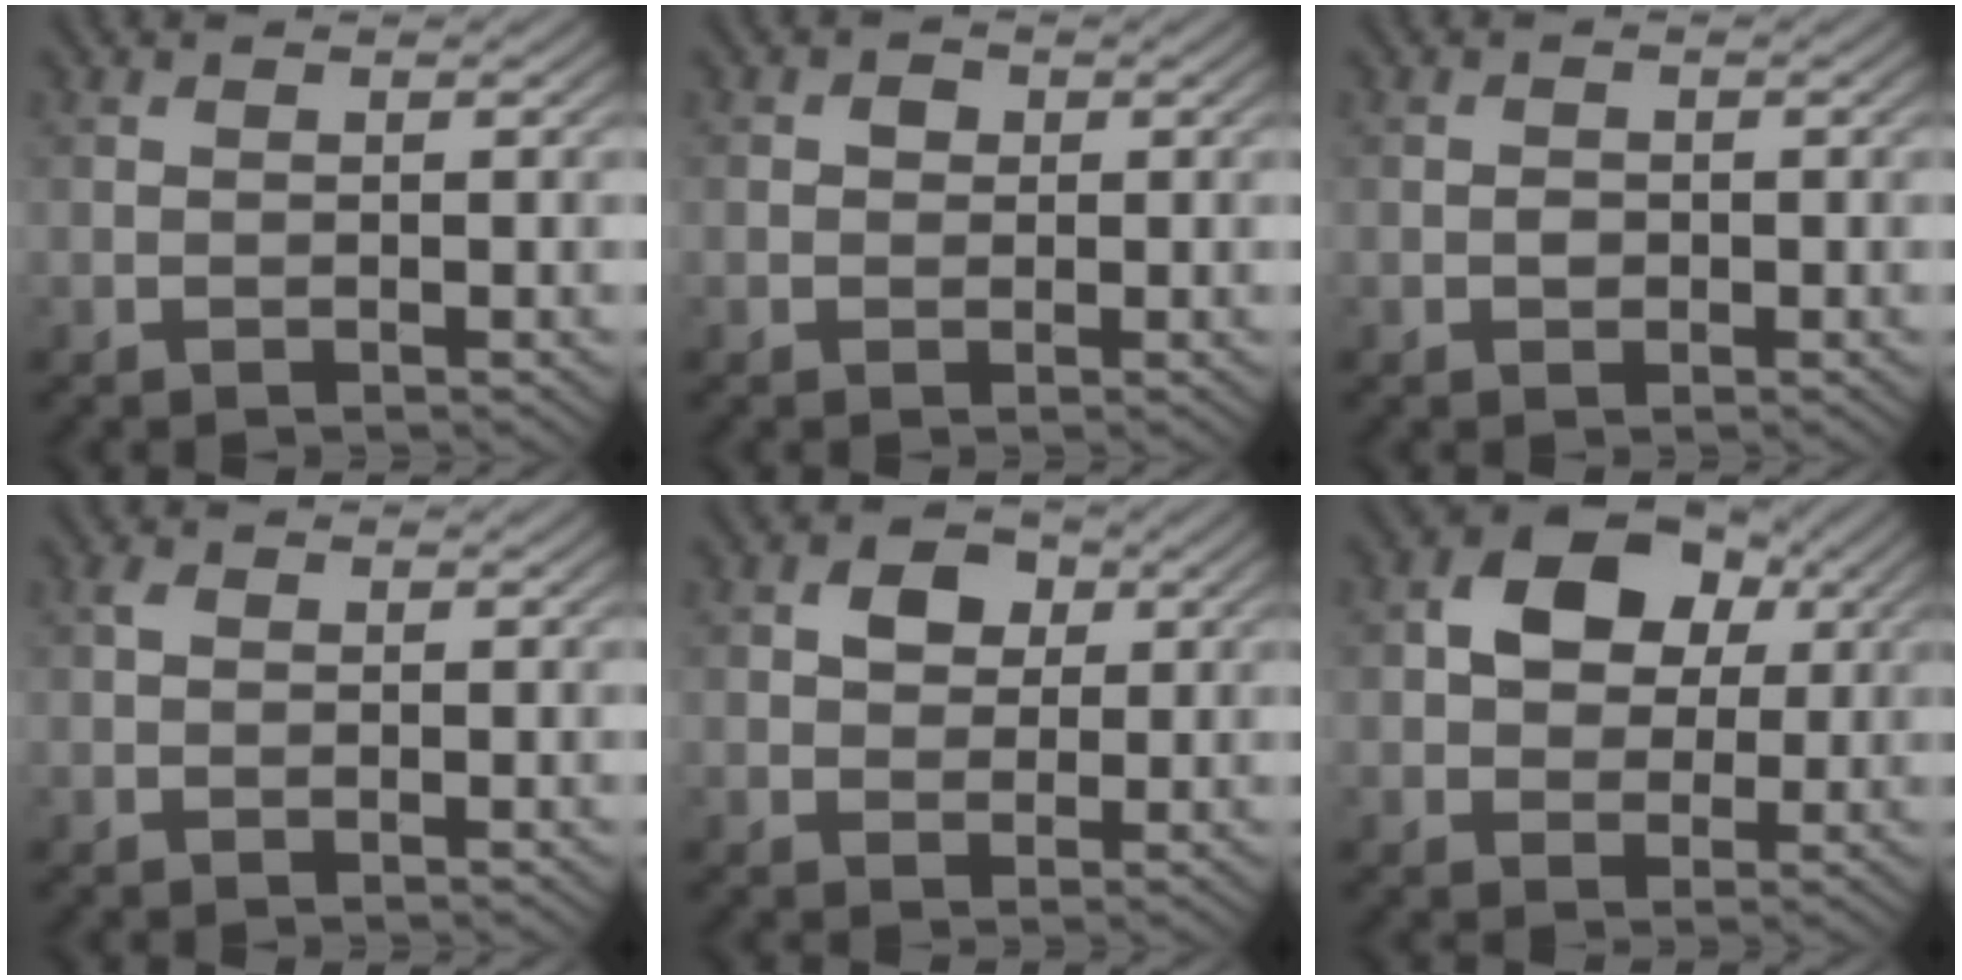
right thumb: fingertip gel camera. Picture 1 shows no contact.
{"total": 1.3, "force": [0.2, 1.2, 0.5], "torque": [-0.007, -0.001, -0.001]}
{"total": 1.1, "force": [-0.3, 0.9, 0.5], "torque": [-0.008, -0.003, -0.008]}
{"total": 0.8, "force": [0.1, 0.7, 0.5], "torque": [-0.011, 0.001, 0.000]}
{"total": 3.7, "force": [1.0, 3.0, 2.0], "torque": [-0.038, 0.006, 0.010]}
{"total": 8.4, "force": [2.2, 6.2, 5.2], "torque": [-0.096, 0.012, 0.026]}